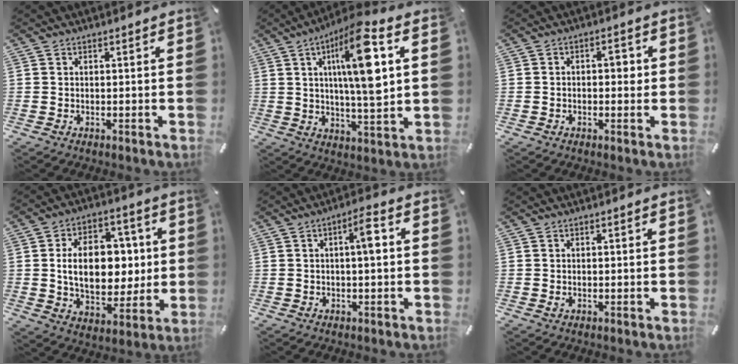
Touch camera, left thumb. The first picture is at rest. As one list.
[{"total": 16.8, "force": [4.9, 4.4, 15.5], "torque": [-0.261, -0.011, 0.068]}, {"total": 3.4, "force": [-0.2, 1.9, 2.8], "torque": [-0.038, 0.005, -0.011]}, {"total": 16.6, "force": [1.3, 11.3, 12.1], "torque": [-0.206, 0.004, 0.023]}, {"total": 5.9, "force": [0.7, 1.2, 5.7], "torque": [-0.093, 0.005, 0.004]}, {"total": 0.6, "force": [0.0, 0.4, 0.5], "torque": [-0.001, -0.004, -0.002]}]